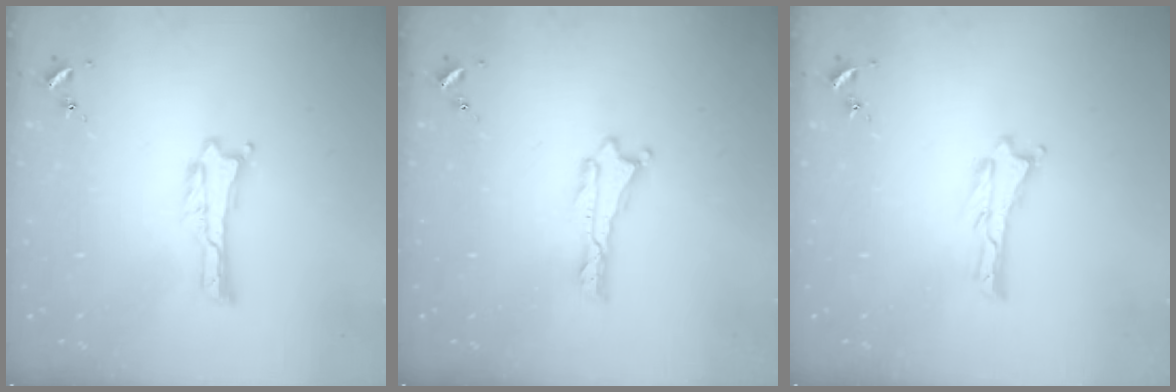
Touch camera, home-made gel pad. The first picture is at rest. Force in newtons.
{"total": 0.0}
{"total": 0.0}